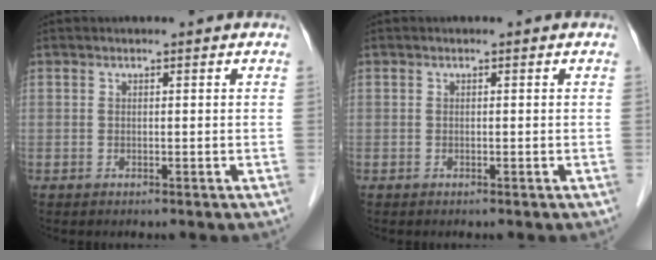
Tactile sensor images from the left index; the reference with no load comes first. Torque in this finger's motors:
{"motor_torque": [-0.01, 0.02, 0.01, 0.00]}